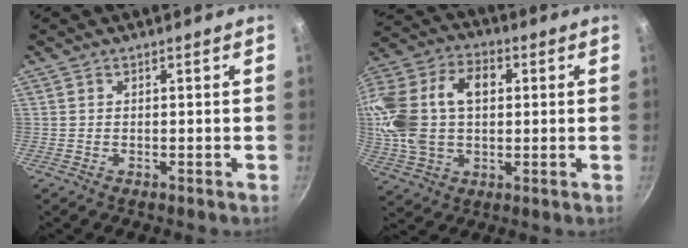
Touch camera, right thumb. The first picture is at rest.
{"total": 20.0, "force": [2.7, 13.5, 14.5], "torque": [-0.281, 0.031, 0.042]}